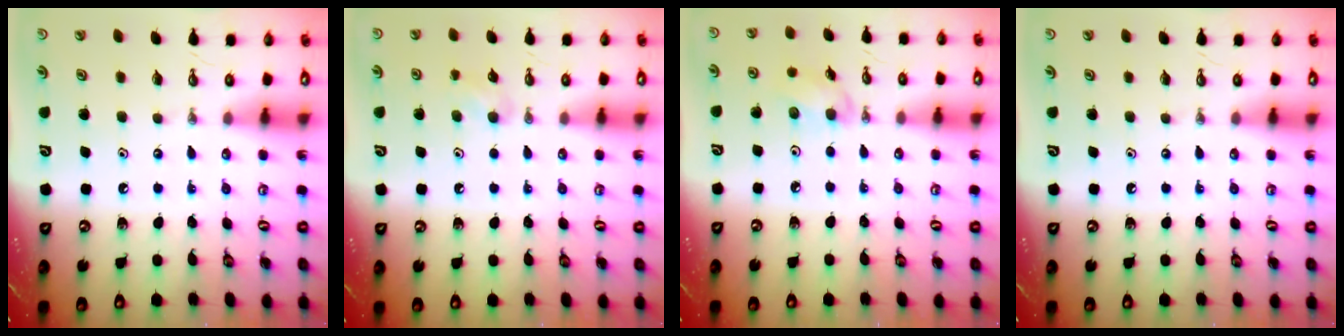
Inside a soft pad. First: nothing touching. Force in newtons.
{"total": 10.4, "press": 6.7, "slide": 7.9}
{"total": 5.8, "press": 5.7, "slide": 1.4}
{"total": 0.0}